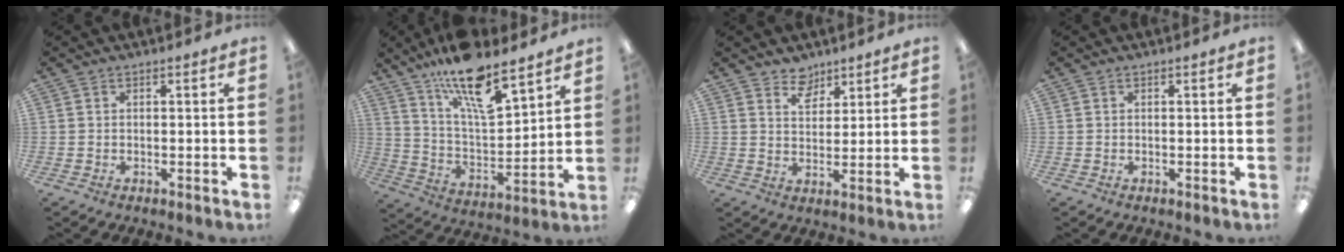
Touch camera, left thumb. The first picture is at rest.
{"total": 17.3, "force": [13.1, 5.3, 10.1], "torque": [-0.171, -0.080, 0.221]}
{"total": 5.6, "force": [4.6, 3.0, 1.0], "torque": [-0.011, -0.026, 0.084]}
{"total": 0.0}